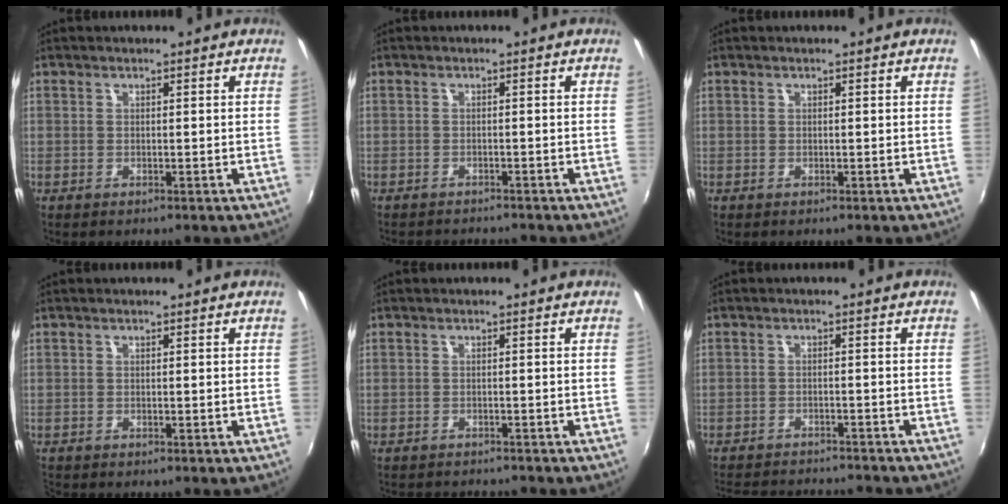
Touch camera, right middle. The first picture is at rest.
{"total": 5.2, "force": [-4.9, 0.7, 1.5], "torque": [-0.042, -0.018, -0.072]}
{"total": 0.0}
{"total": 0.6, "force": [-0.6, 0.1, 0.1], "torque": [-0.001, -0.002, -0.011]}
{"total": 5.5, "force": [-5.2, 0.8, 1.6], "torque": [-0.043, -0.018, -0.077]}
{"total": 13.8, "force": [-12.6, 2.4, 5.0], "torque": [-0.108, -0.017, -0.182]}